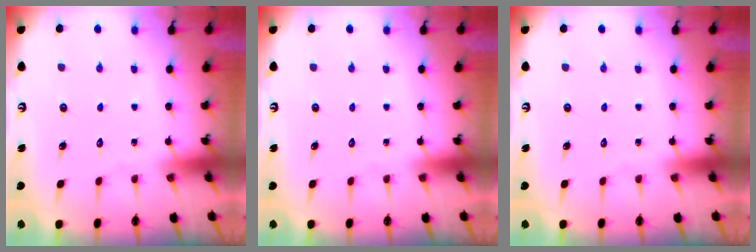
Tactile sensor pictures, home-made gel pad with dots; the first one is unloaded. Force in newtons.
{"total": 0.0}
{"total": 0.0}